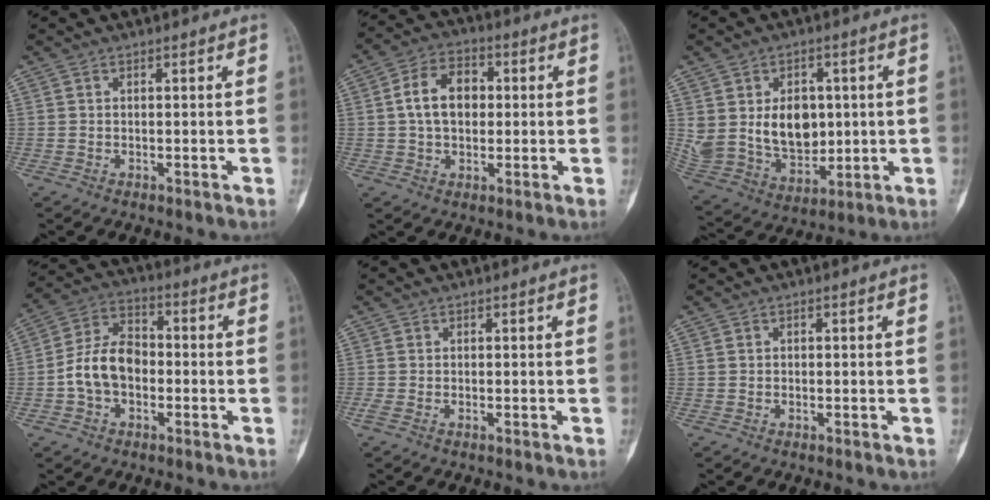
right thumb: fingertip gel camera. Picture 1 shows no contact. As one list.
[{"total": 9.5, "force": [0.8, 6.6, 6.7], "torque": [-0.099, 0.017, 0.009]}, {"total": 14.7, "force": [2.1, 10.6, 9.9], "torque": [-0.137, -0.015, 0.058]}, {"total": 10.4, "force": [-1.9, 7.3, 7.2], "torque": [-0.124, 0.035, -0.045]}, {"total": 0.0}, {"total": 0.0}]